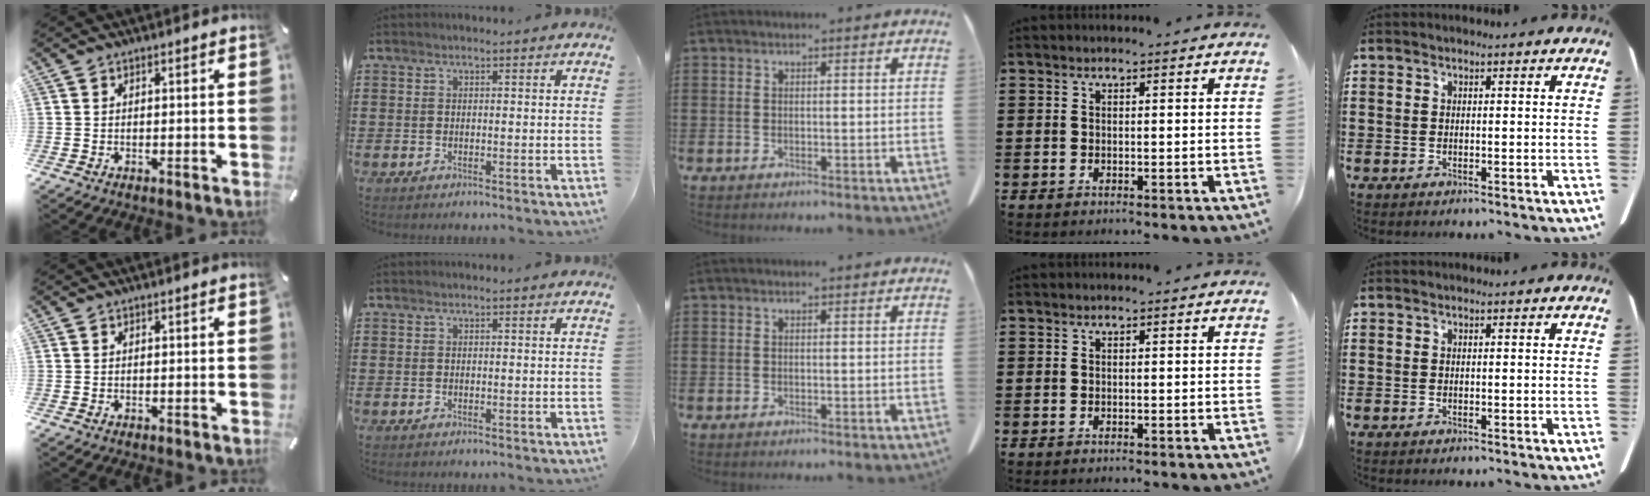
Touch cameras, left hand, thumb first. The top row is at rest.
{}